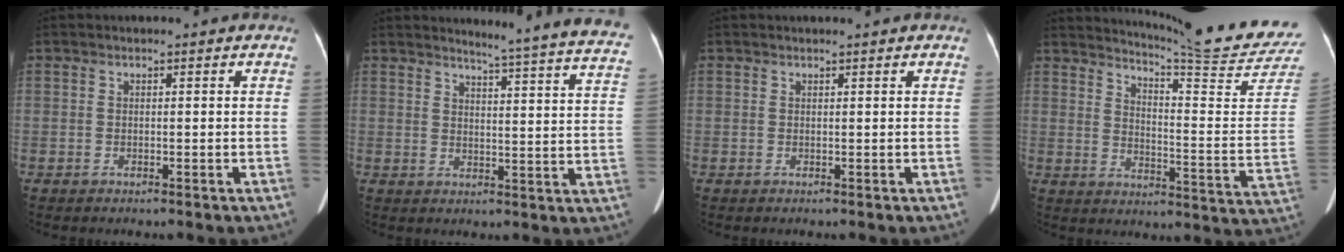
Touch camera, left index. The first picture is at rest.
{"total": 20.2, "force": [19.2, -0.5, 6.5], "torque": [-0.085, -0.102, 0.205]}
{"total": 1.1, "force": [1.0, -0.1, 0.4], "torque": [-0.008, 0.008, 0.017]}
{"total": 19.4, "force": [18.2, -2.2, 6.3], "torque": [-0.108, -0.128, 0.226]}